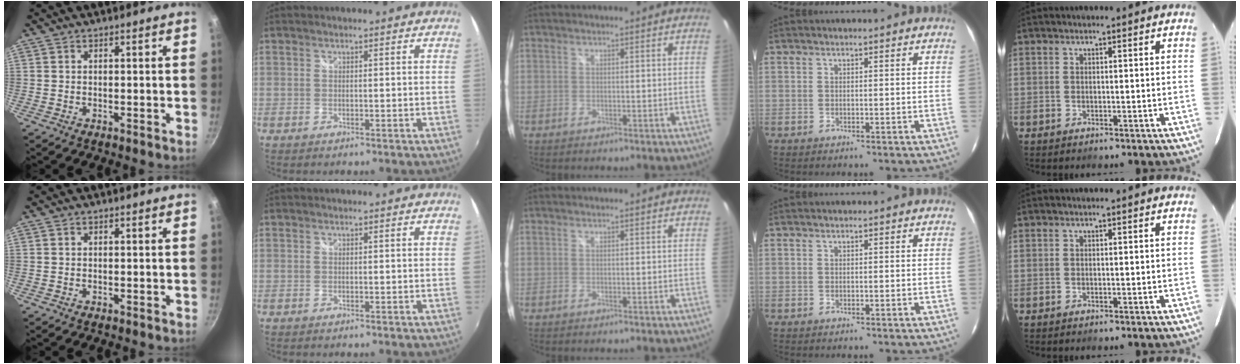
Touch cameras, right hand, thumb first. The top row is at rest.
{}